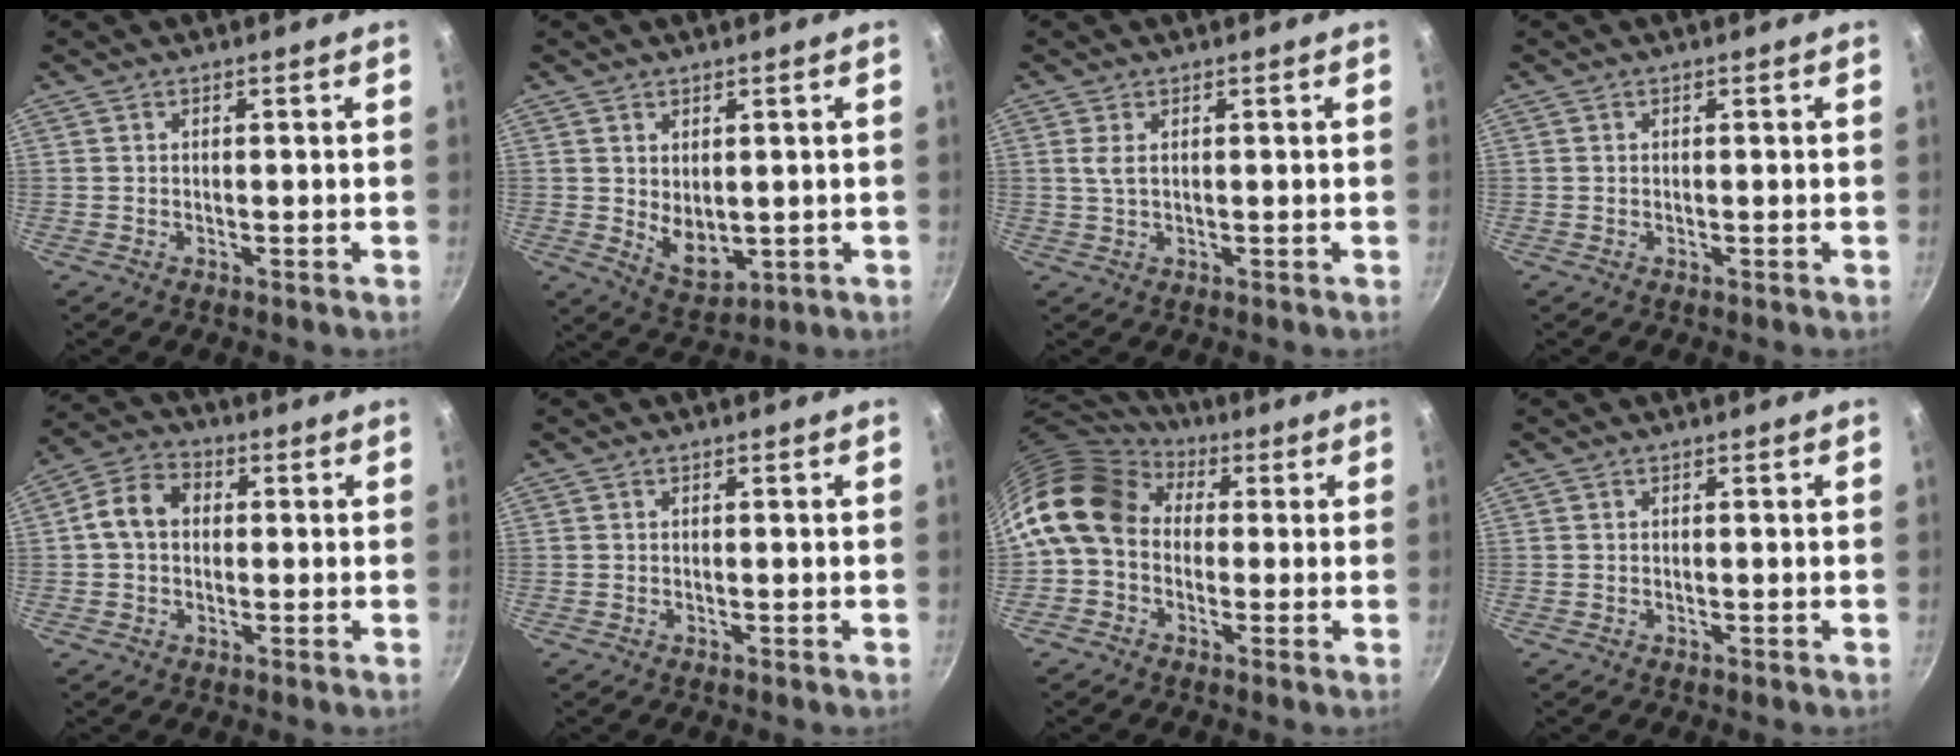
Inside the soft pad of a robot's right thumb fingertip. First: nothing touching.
{"total": 6.4, "force": [0.9, 4.2, 4.8], "torque": [-0.060, -0.022, 0.032]}
{"total": 1.9, "force": [0.6, 0.8, 1.7], "torque": [-0.035, -0.002, 0.014]}
{"total": 0.0}
{"total": 7.6, "force": [0.6, 5.9, 4.8], "torque": [-0.068, 0.019, -0.005]}
{"total": 0.0}
{"total": 13.6, "force": [1.8, 10.7, 8.2], "torque": [-0.134, 0.026, 0.010]}
{"total": 0.0}